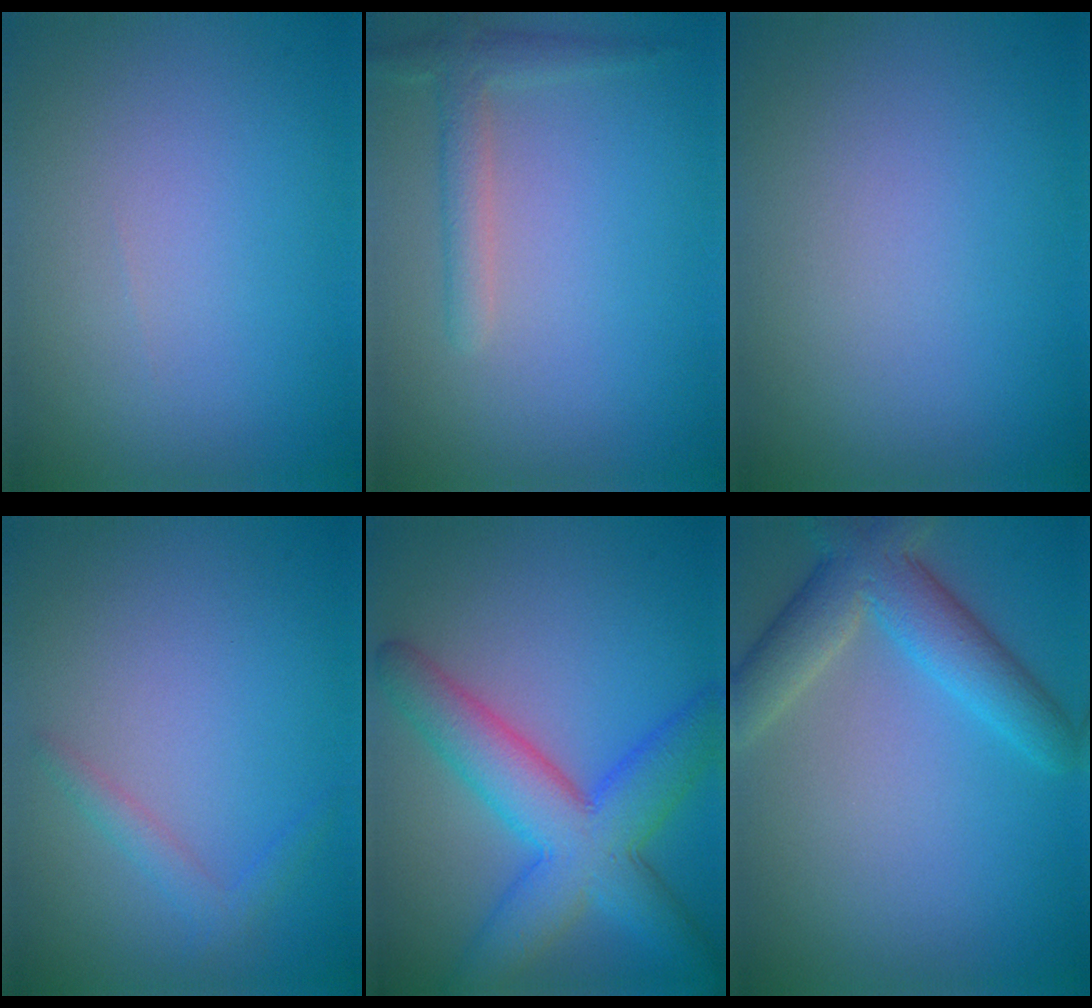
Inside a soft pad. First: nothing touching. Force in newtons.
{"total": 2.3, "press": 2.3, "slide": 0.2}
{"total": 0.0}
{"total": 1.5, "press": 1.5, "slide": 0.1}
{"total": 8.0, "press": 8.0, "slide": 0.3}
{"total": 5.6, "press": 5.6, "slide": 0.3}